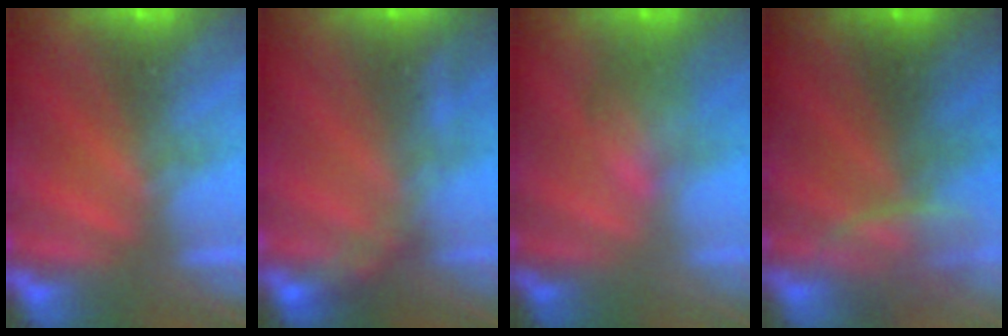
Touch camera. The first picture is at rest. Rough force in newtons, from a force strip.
{"total": 2.7}
{"total": 2.0}
{"total": 2.6}